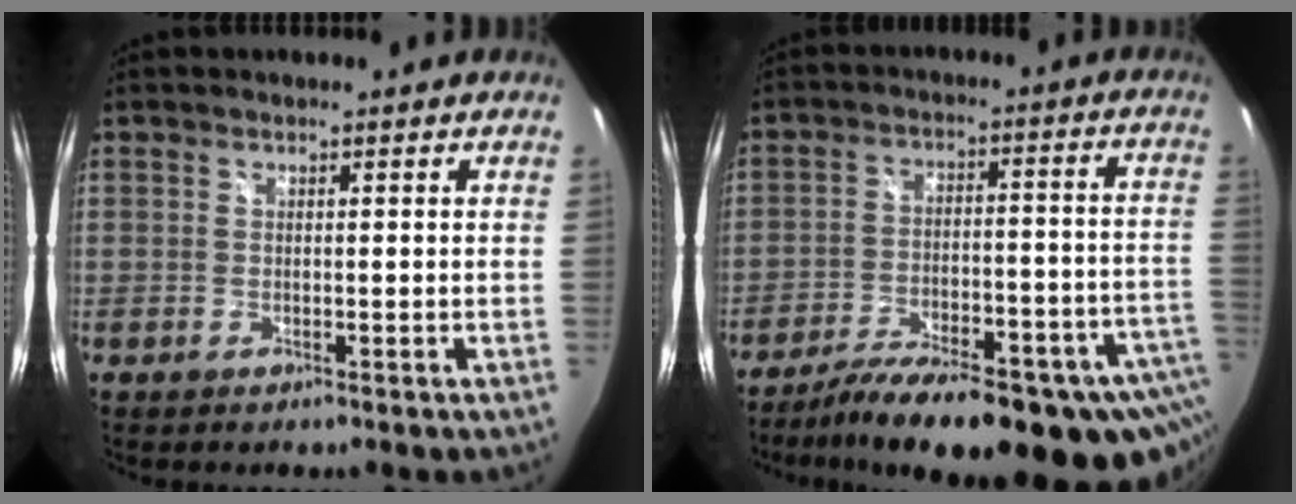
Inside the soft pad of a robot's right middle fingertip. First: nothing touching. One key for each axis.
{"total": 27.8, "fx": -20.8, "fy": 8.5, "fz": 16.3, "tx": -0.232, "ty": -0.037, "tz": -0.272}